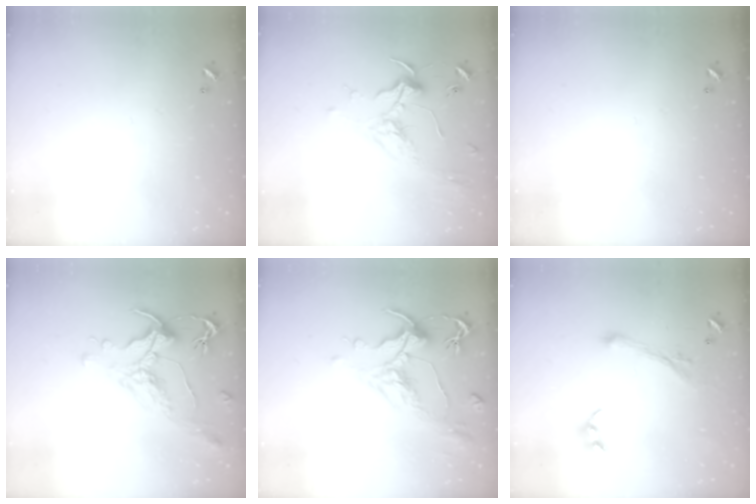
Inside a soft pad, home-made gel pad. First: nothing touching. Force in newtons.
{"total": 1.8, "press": 1.6, "slide": 0.8}
{"total": 0.0}
{"total": 1.7, "press": 1.1, "slide": 1.3}
{"total": 1.5, "press": 0.5, "slide": 1.4}
{"total": 1.1, "press": 0.6, "slide": 0.9}